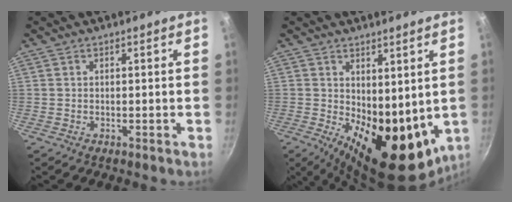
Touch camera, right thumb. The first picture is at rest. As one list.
[{"total": 15.5, "force": [0.0, 8.3, 13.1], "torque": [-0.138, -0.029, 0.021]}]